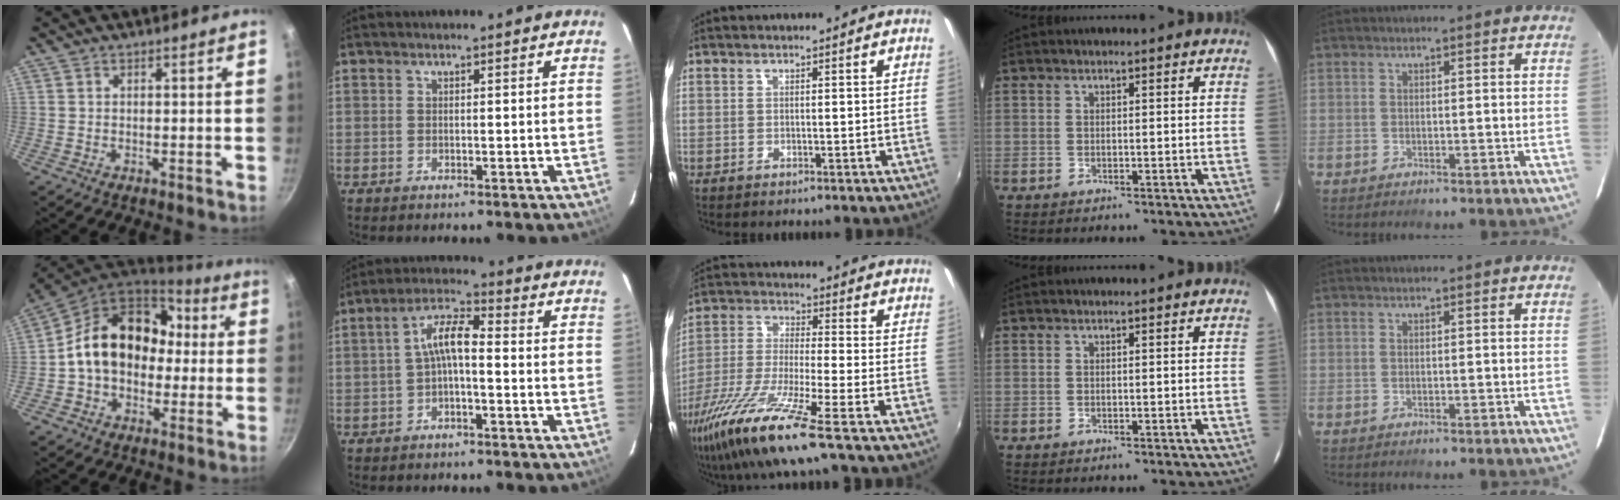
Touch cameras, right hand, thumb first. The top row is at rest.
{"thumb": {"total": 18.0, "force": [0.8, 13.9, 11.3], "torque": [-0.142, 0.051, 0.004]}, "index": {"total": 5.8, "force": [-1.2, 1.9, 5.4], "torque": [-0.114, 0.021, -0.024]}, "middle": {"total": 15.7, "force": [-9.8, 1.0, 12.2], "torque": [-0.261, -0.040, -0.188]}}